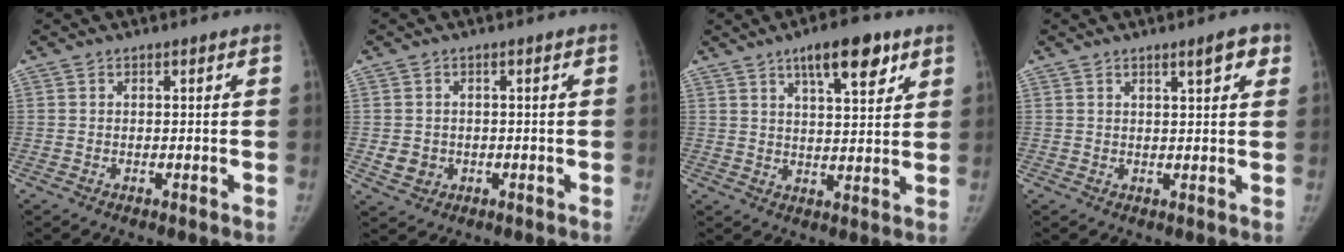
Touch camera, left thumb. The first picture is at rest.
{"total": 3.2, "force": [-0.6, 2.9, 1.3], "torque": [-0.009, 0.003, -0.002]}
{"total": 10.4, "force": [6.1, 3.4, 7.7], "torque": [-0.095, -0.027, 0.092]}
{"total": 4.1, "force": [2.3, 1.0, 3.2], "torque": [-0.034, -0.009, 0.032]}